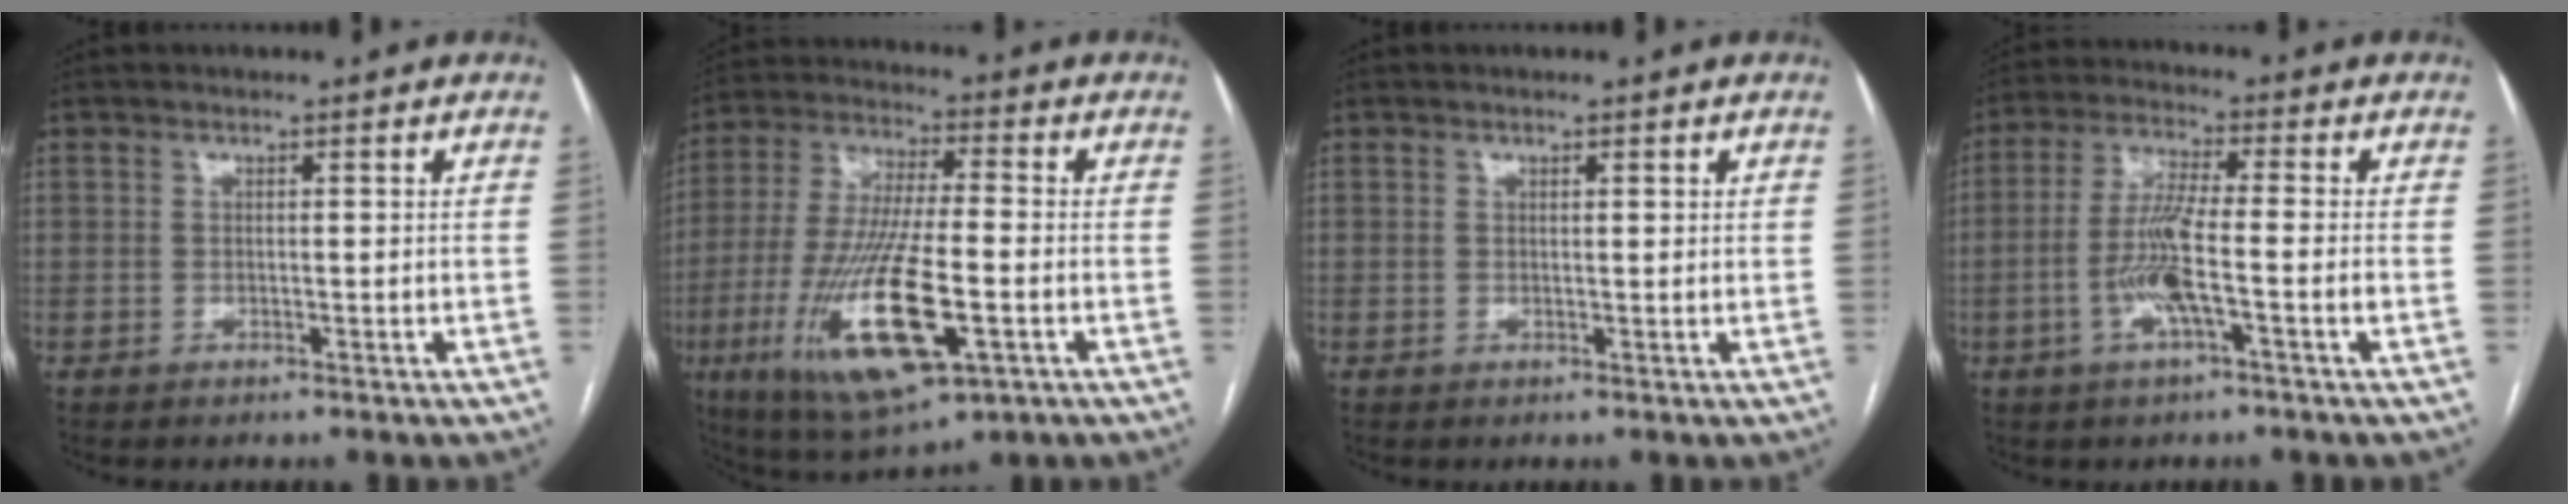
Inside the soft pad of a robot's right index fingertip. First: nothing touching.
{"total": 18.5, "force": [-5.9, 3.8, 17.1], "torque": [-0.357, -0.031, -0.096]}
{"total": 0.9, "force": [0.5, 0.1, 0.7], "torque": [-0.014, 0.000, 0.007]}
{"total": 7.9, "force": [-2.1, 0.1, 7.6], "torque": [-0.154, 0.001, -0.046]}